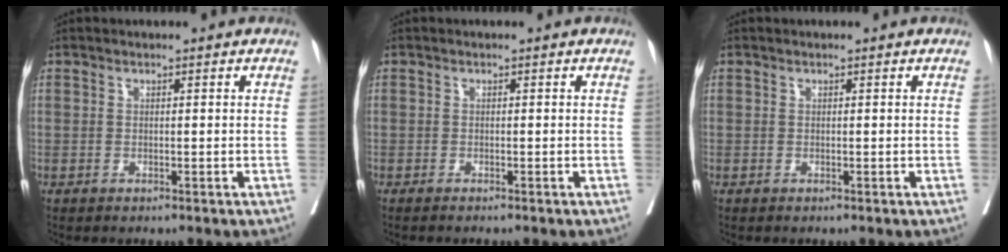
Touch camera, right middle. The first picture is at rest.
{"total": 1.4, "force": [-1.2, 0.0, 0.7], "torque": [-0.009, -0.001, -0.014]}
{"total": 0.0}